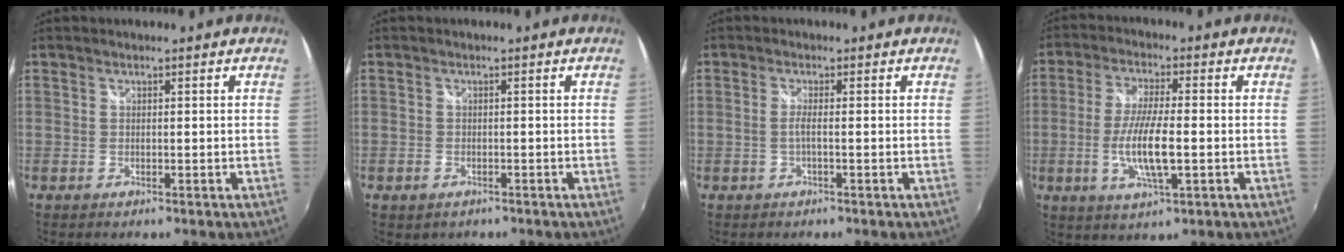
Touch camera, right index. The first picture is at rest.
{"total": 2.2, "force": [-1.1, 1.8, 0.7], "torque": [-0.018, -0.002, -0.015]}
{"total": 1.6, "force": [-0.5, -0.4, 1.5], "torque": [-0.028, 0.000, -0.013]}
{"total": 9.4, "force": [-1.9, 2.0, 9.0], "torque": [-0.180, -0.011, -0.036]}